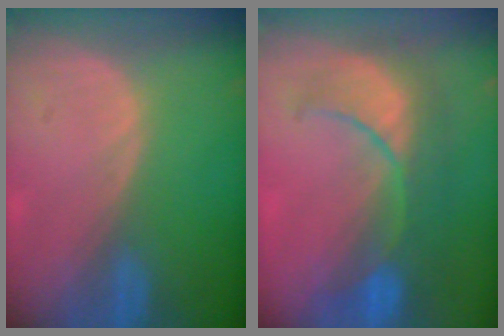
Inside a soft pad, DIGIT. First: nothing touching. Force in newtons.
{"total": 9.3, "press": 8.9, "slide": 2.9}